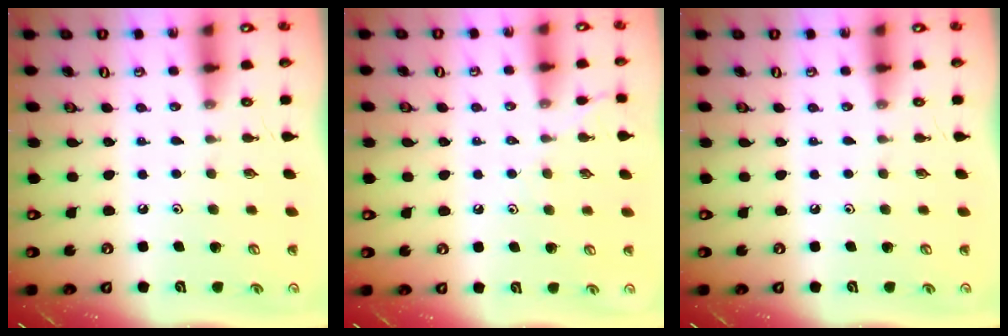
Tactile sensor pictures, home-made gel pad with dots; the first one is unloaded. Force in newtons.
{"total": 3.8, "press": 3.7, "slide": 0.5}
{"total": 0.0}